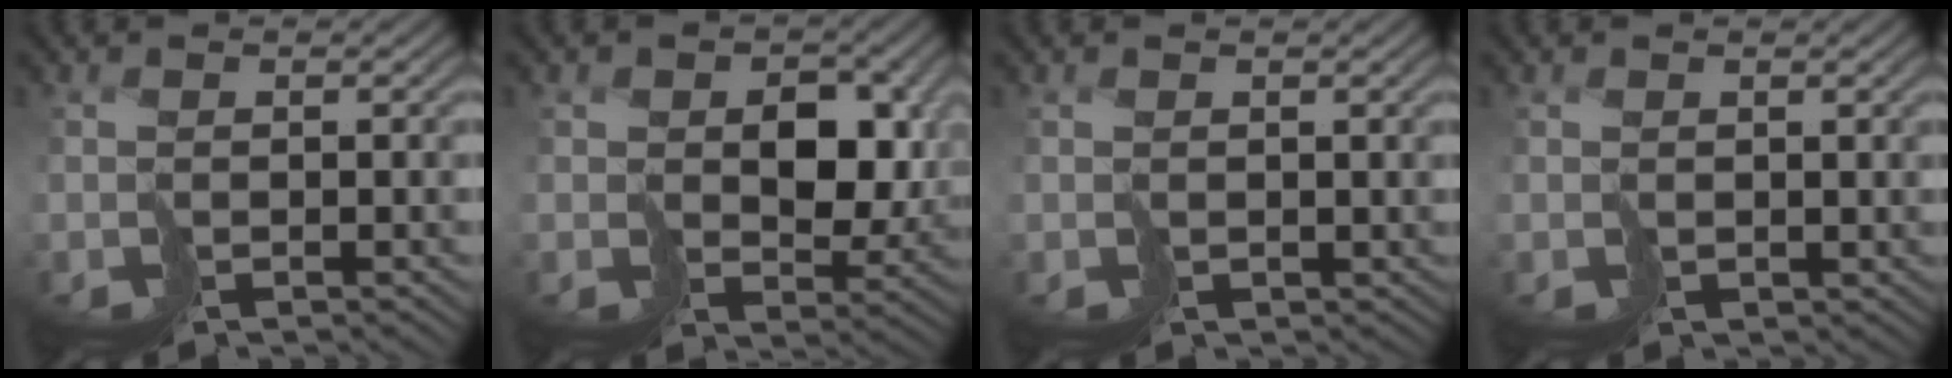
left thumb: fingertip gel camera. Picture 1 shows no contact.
{"total": 8.1, "force": [1.6, 5.9, 5.3], "torque": [-0.089, -0.010, 0.037]}
{"total": 1.0, "force": [0.7, 0.6, 0.1], "torque": [-0.005, -0.001, 0.016]}
{"total": 1.0, "force": [0.9, 0.5, 0.0], "torque": [-0.005, 0.000, 0.019]}